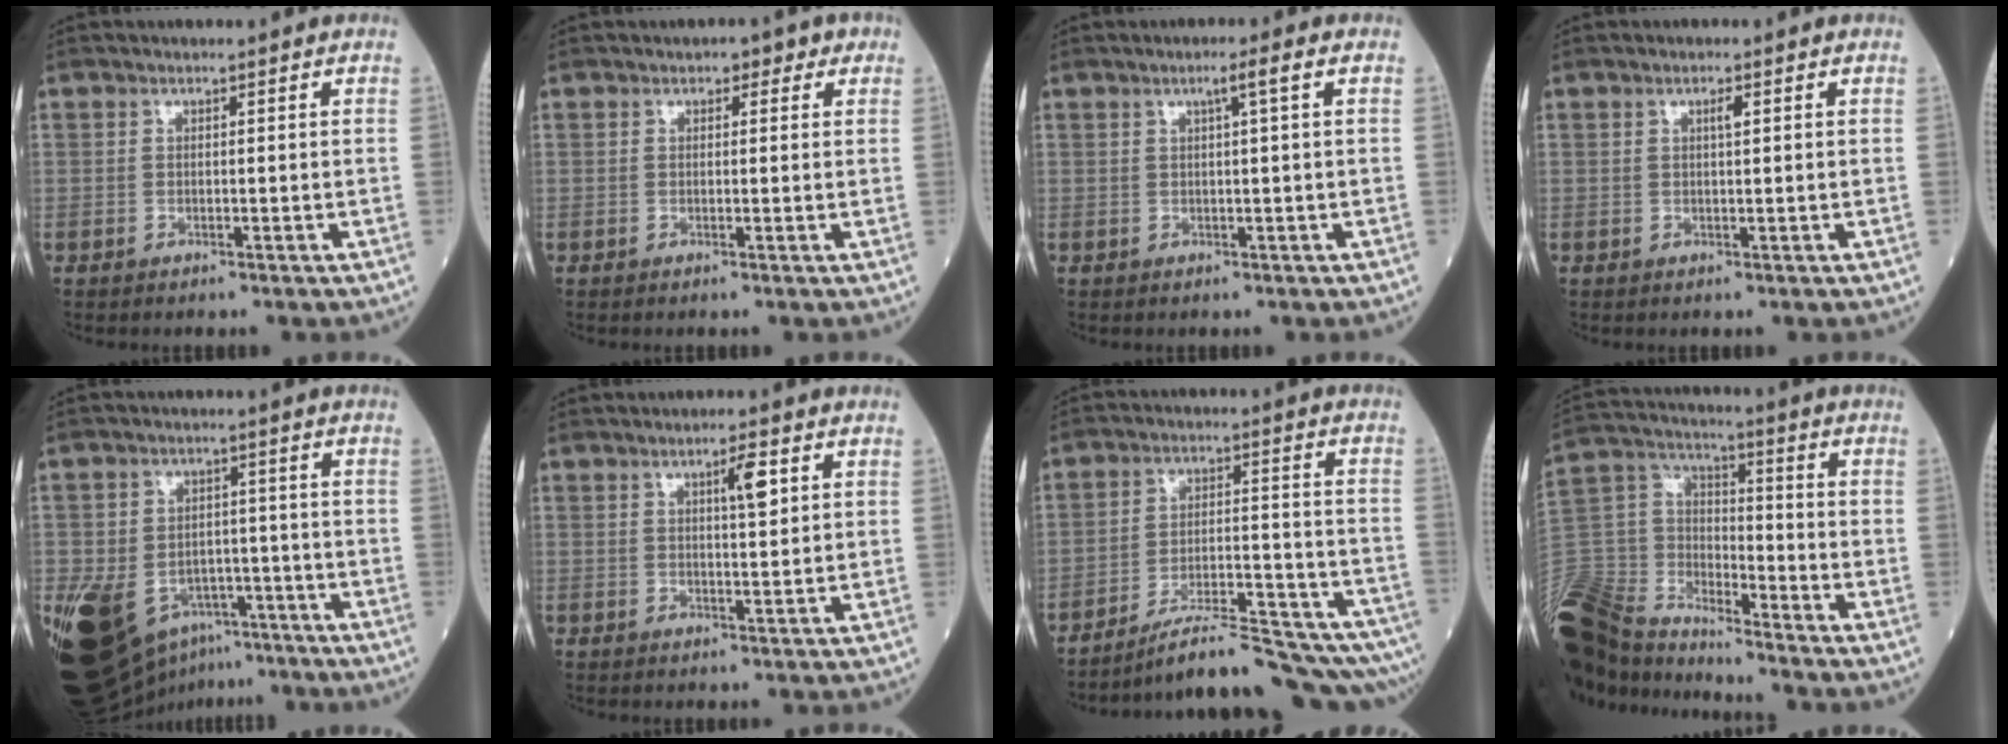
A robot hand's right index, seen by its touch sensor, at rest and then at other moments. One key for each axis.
{"total": 2.2, "fx": 1.2, "fy": 1.4, "fz": 1.3, "tx": -0.009, "ty": 0.010, "tz": 0.010}
{"total": 2.4, "fx": 0.8, "fy": -0.5, "fz": 2.2, "tx": -0.038, "ty": 0.003, "tz": 0.013}
{"total": 1.2, "fx": 0.4, "fy": 0.1, "fz": 1.1, "tx": -0.020, "ty": 0.001, "tz": 0.006}
{"total": 18.3, "fx": -9.6, "fy": 12.0, "fz": 9.9, "tx": -0.220, "ty": 0.002, "tz": -0.143}
{"total": 3.7, "fx": 1.5, "fy": 0.5, "fz": 3.4, "tx": -0.053, "ty": 0.000, "tz": 0.023}
{"total": 15.4, "fx": -14.2, "fy": 0.1, "fz": 5.9, "tx": -0.076, "ty": 0.012, "tz": -0.212}
{"total": 17.1, "fx": -15.8, "fy": 3.6, "fz": 5.5, "tx": -0.121, "ty": 0.016, "tz": -0.300}